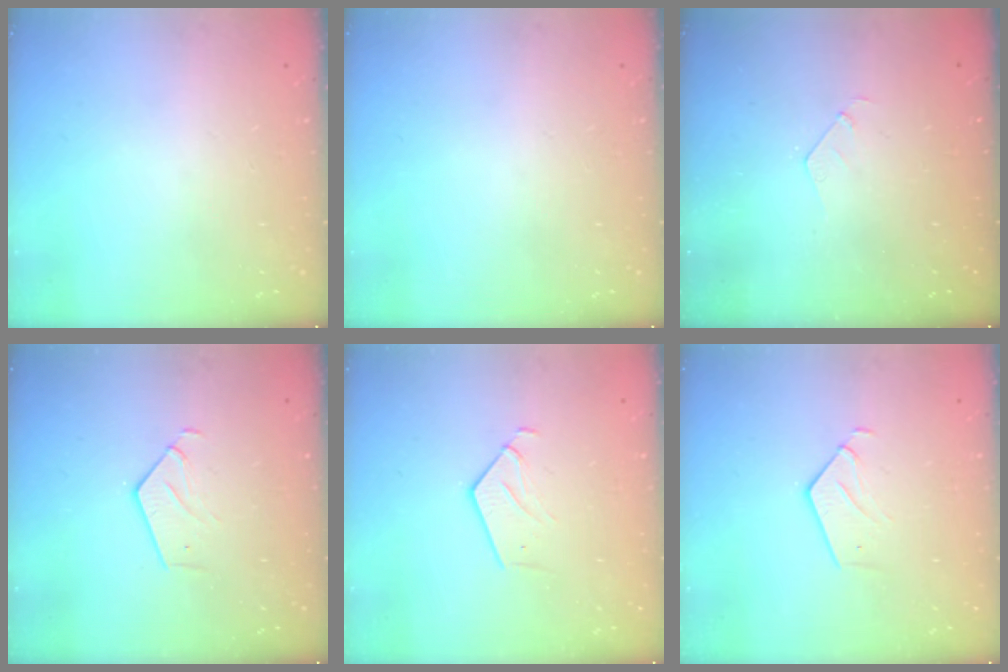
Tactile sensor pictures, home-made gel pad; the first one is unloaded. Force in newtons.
{"total": 0.0}
{"total": 2.8, "press": 2.8, "slide": 0.1}
{"total": 4.8, "press": 4.7, "slide": 0.4}
{"total": 3.9, "press": 3.9, "slide": 0.2}
{"total": 3.3, "press": 3.3, "slide": 0.2}